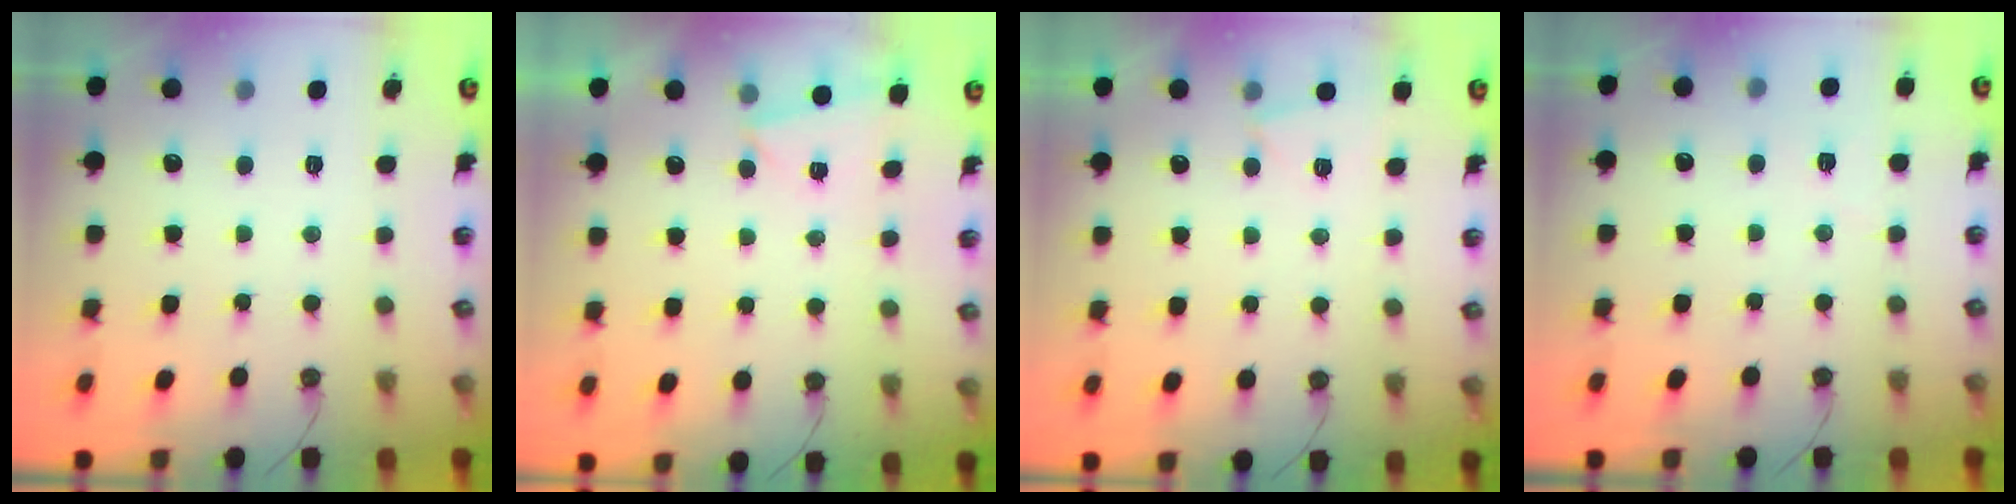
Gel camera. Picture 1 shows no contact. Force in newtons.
{"total": 2.5, "press": 1.9, "slide": 1.7}
{"total": 2.5, "press": 2.5, "slide": 0.4}
{"total": 3.0, "press": 2.1, "slide": 2.2}